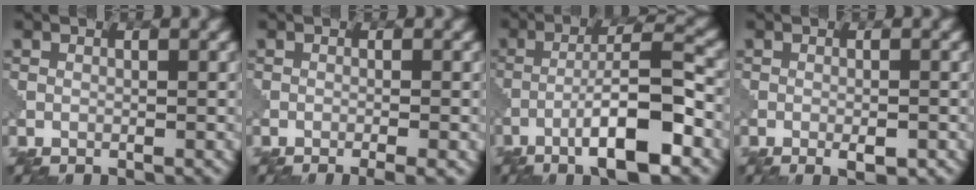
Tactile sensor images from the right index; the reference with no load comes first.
{"total": 2.4, "force": [-1.1, 0.6, 2.0], "torque": [-0.009, 0.002, -0.022]}
{"total": 7.3, "force": [-4.2, 0.6, 5.9], "torque": [-0.097, 0.019, -0.072]}
{"total": 1.4, "force": [-1.0, 0.1, 0.9], "torque": [-0.009, -0.002, -0.010]}